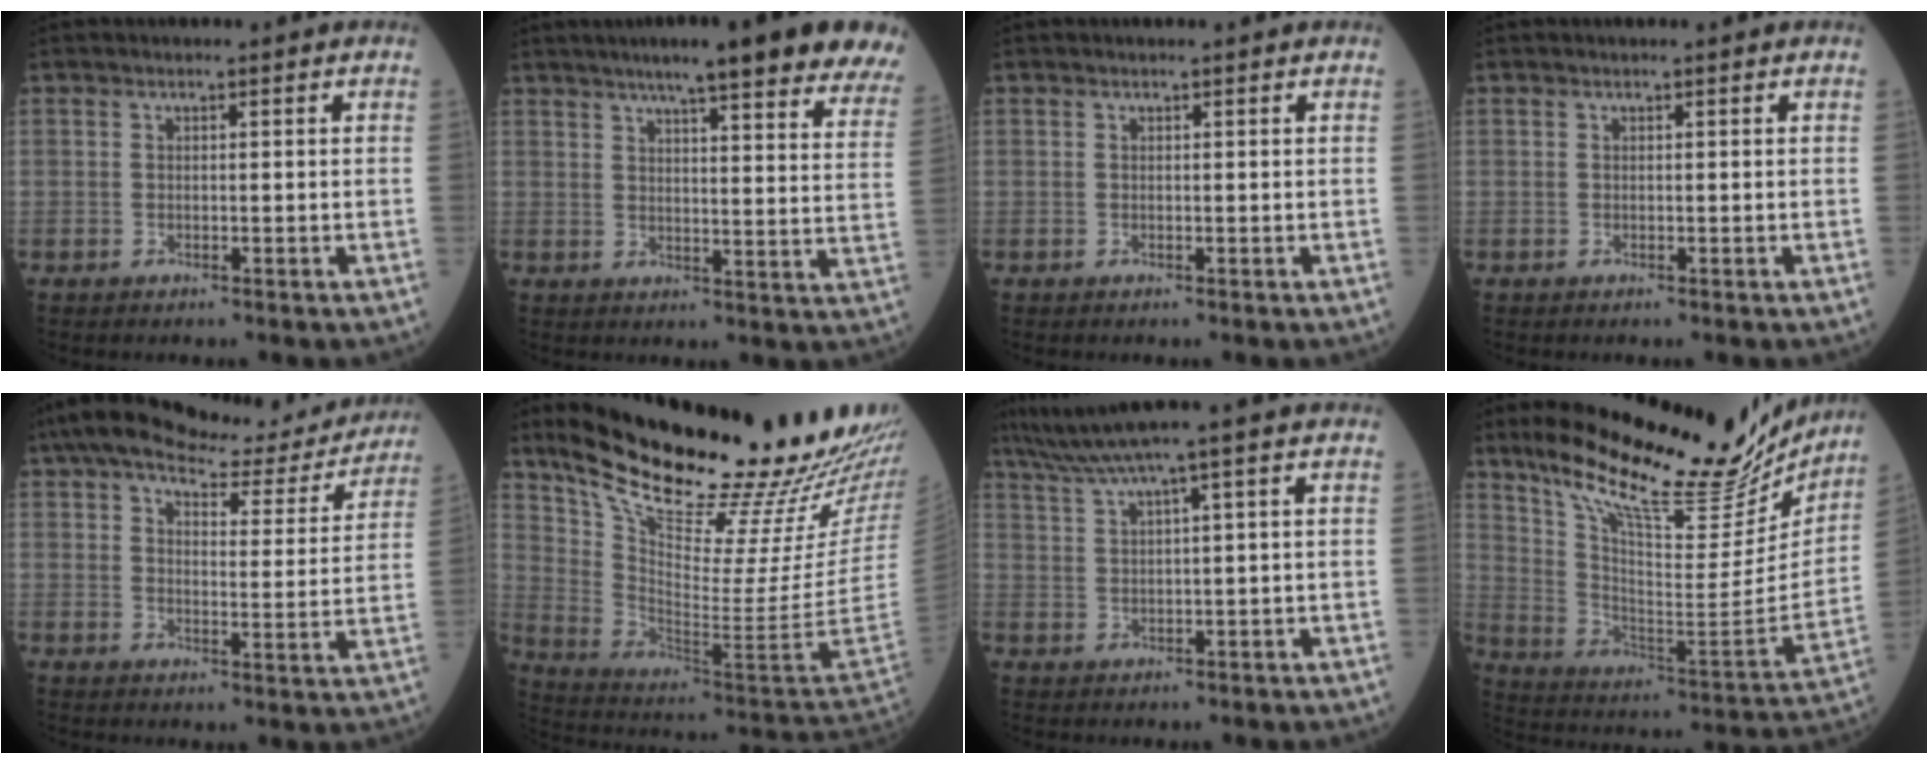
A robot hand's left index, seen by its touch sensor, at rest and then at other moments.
{"total": 23.3, "force": [19.4, 1.4, 12.8], "torque": [-0.163, -0.021, 0.226]}
{"total": 0.0}
{"total": 0.0}
{"total": 18.7, "force": [16.5, 4.7, 7.4], "torque": [-0.103, 0.008, 0.211]}
{"total": 29.2, "force": [24.0, 1.0, 16.6], "torque": [-0.268, -0.082, 0.353]}
{"total": 5.7, "force": [4.3, -2.0, 3.1], "torque": [-0.064, 0.016, 0.085]}
{"total": 25.8, "force": [21.9, 5.8, 12.5], "torque": [-0.204, -0.037, 0.320]}